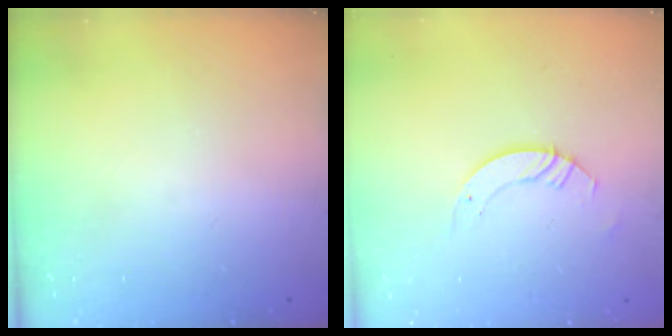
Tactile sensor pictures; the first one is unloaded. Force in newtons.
{"total": 3.5, "press": 3.5, "slide": 0.4}